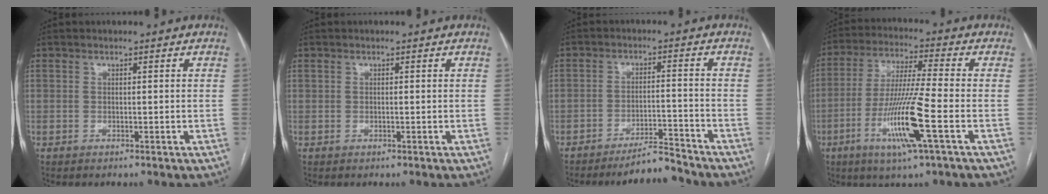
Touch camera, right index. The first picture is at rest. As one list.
[{"total": 0.0}, {"total": 5.6, "force": [-5.3, 0.3, 1.5], "torque": [-0.019, -0.004, -0.091]}, {"total": 12.6, "force": [-4.4, -0.7, 11.8], "torque": [-0.236, -0.018, -0.088]}]